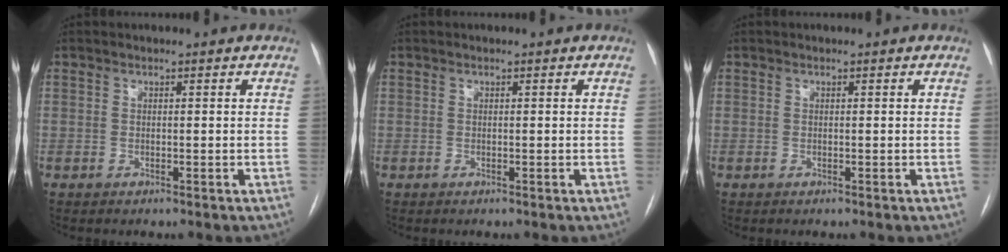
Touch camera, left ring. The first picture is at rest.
{"total": 0.0}
{"total": 0.0}